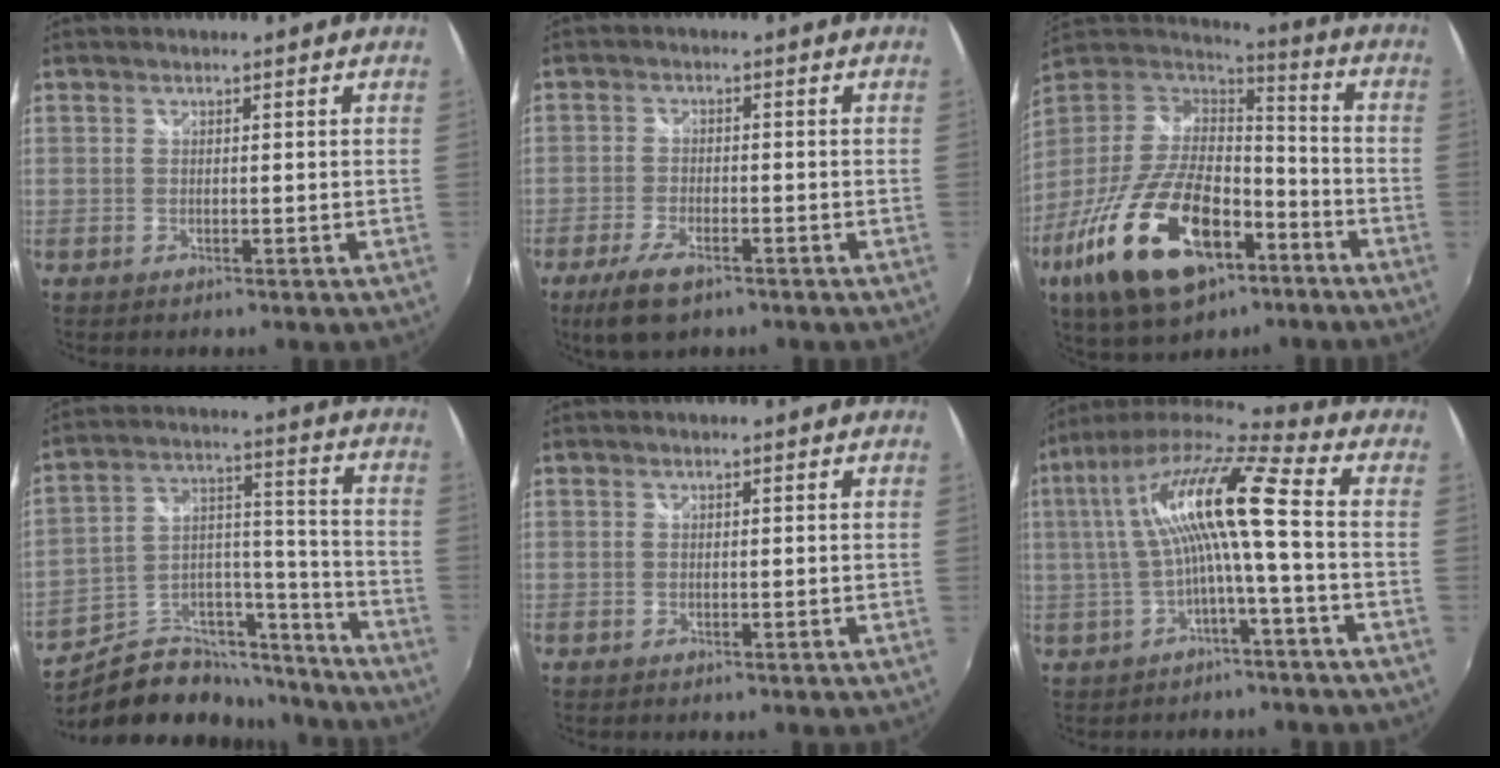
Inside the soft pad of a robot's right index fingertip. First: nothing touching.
{"total": 7.1, "force": [-4.6, 2.6, 4.7], "torque": [-0.119, -0.016, -0.082]}
{"total": 26.8, "force": [-13.4, 13.0, 19.2], "torque": [-0.387, -0.031, -0.224]}
{"total": 20.4, "force": [-15.2, 10.8, 8.2], "torque": [-0.151, 0.068, -0.216]}
{"total": 0.0}
{"total": 13.6, "force": [-0.1, 0.9, 13.5], "torque": [-0.255, 0.017, 0.001]}